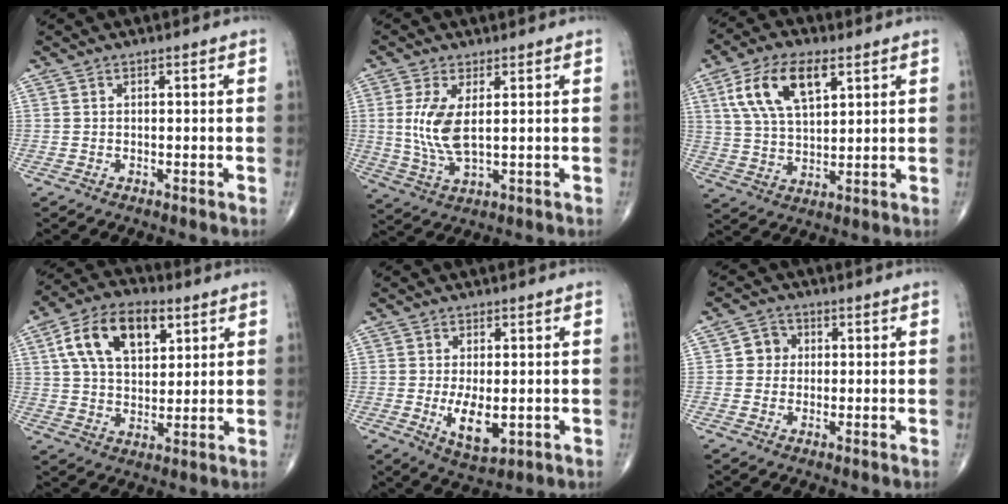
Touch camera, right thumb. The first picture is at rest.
{"total": 8.2, "force": [1.3, 3.2, 7.4], "torque": [-0.166, -0.015, 0.034]}
{"total": 13.0, "force": [5.5, 6.3, 10.0], "torque": [-0.181, -0.006, 0.104]}
{"total": 14.7, "force": [5.6, 8.5, 10.5], "torque": [-0.164, -0.001, 0.098]}
{"total": 7.0, "force": [-1.0, 3.3, 6.1], "torque": [-0.097, -0.016, -0.007]}
{"total": 3.8, "force": [0.4, 3.6, 1.2], "torque": [0.007, 0.007, -0.001]}